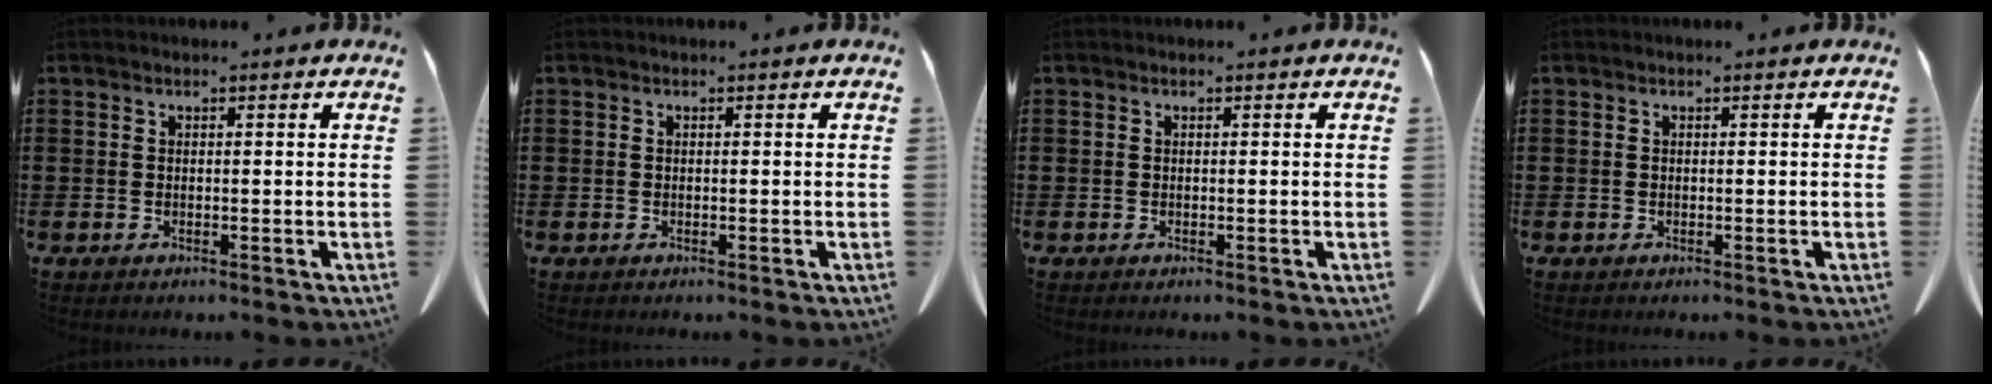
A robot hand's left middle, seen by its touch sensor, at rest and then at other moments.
{"total": 0.0}
{"total": 0.0}
{"total": 0.0}